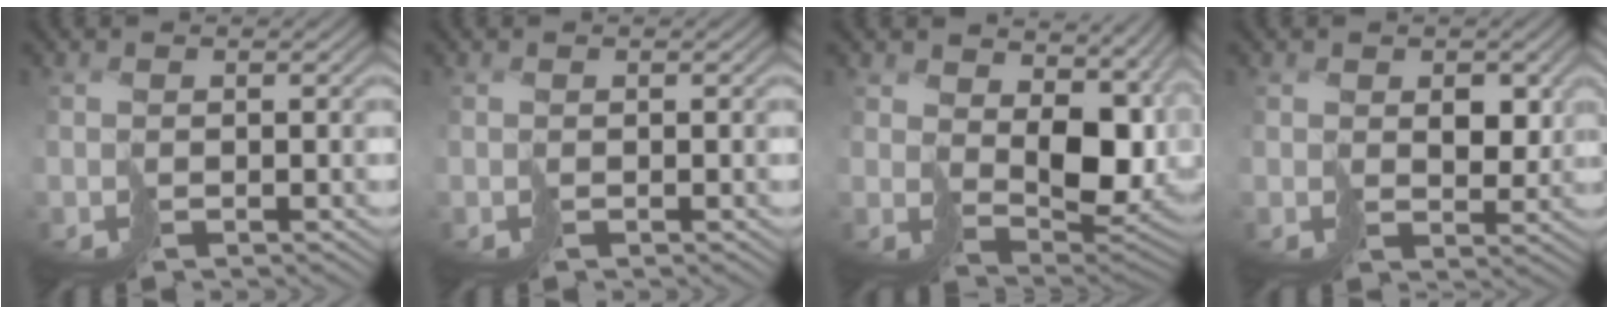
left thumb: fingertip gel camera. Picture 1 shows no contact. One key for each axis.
{"total": 0.0}
{"total": 11.0, "fx": 2.8, "fy": 6.9, "fz": 8.1, "tx": -0.168, "ty": -0.021, "tz": 0.071}
{"total": 3.8, "fx": 1.9, "fy": 2.6, "fz": 2.0, "tx": -0.035, "ty": -0.004, "tz": 0.042}